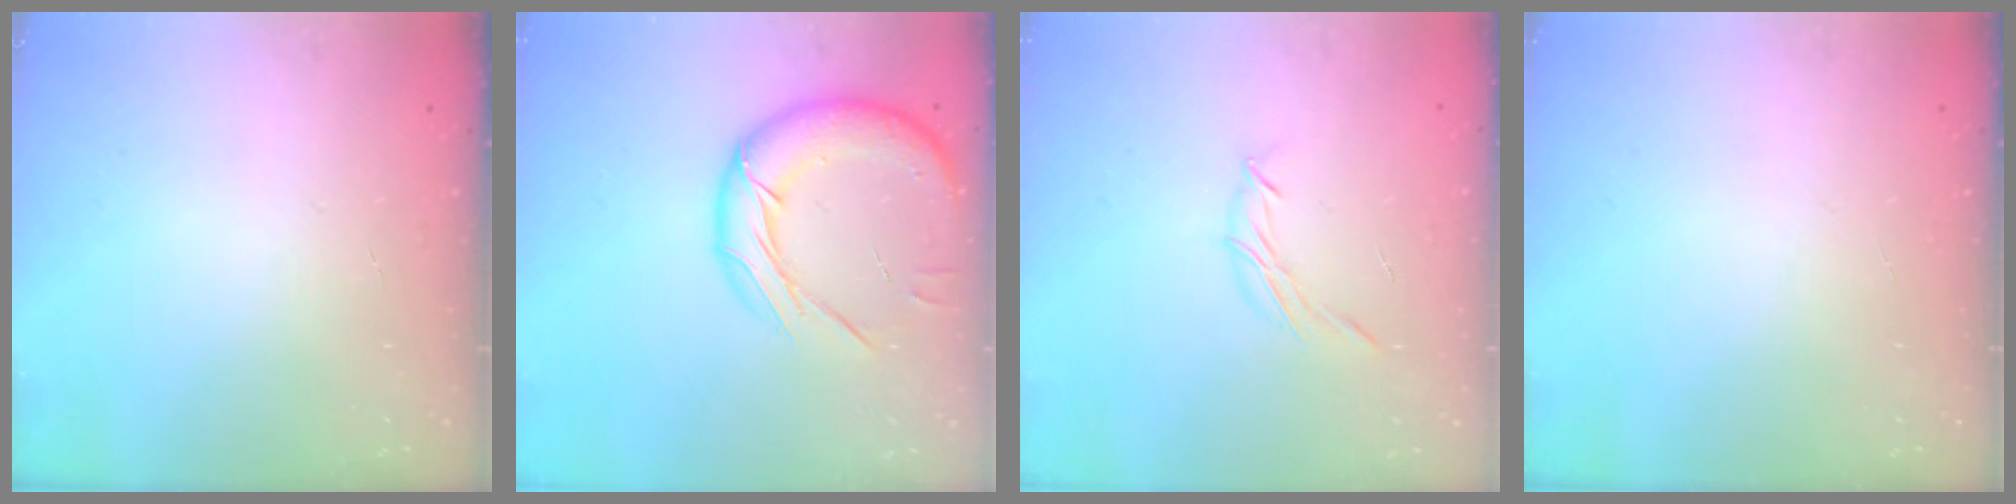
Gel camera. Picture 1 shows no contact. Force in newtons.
{"total": 16.4, "press": 16.2, "slide": 2.7}
{"total": 5.9, "press": 5.8, "slide": 1.1}
{"total": 0.0}